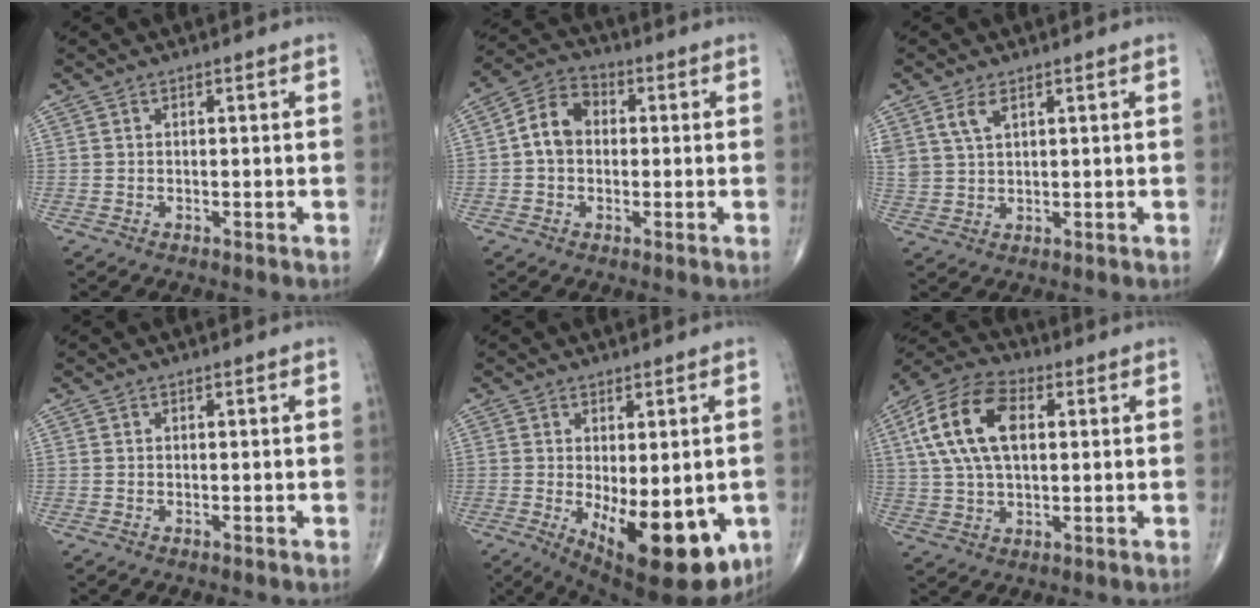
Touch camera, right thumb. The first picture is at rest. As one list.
[{"total": 7.9, "force": [0.2, 6.0, 5.0], "torque": [-0.079, 0.026, -0.007]}, {"total": 4.5, "force": [2.5, 2.3, 3.0], "torque": [-0.062, -0.005, 0.058]}, {"total": 0.0}, {"total": 16.3, "force": [-4.7, 6.8, 14.0], "torque": [-0.166, -0.025, -0.048]}, {"total": 15.5, "force": [3.6, 8.6, 12.3], "torque": [-0.241, 0.016, 0.064]}]